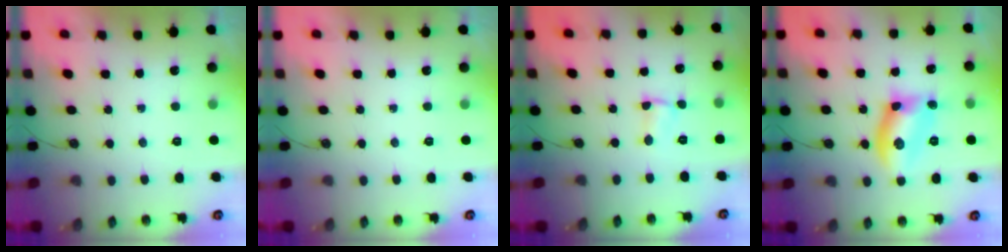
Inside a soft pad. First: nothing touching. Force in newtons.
{"total": 0.0}
{"total": 3.9, "press": 1.9, "slide": 3.4}
{"total": 10.6, "press": 10.6, "slide": 0.5}